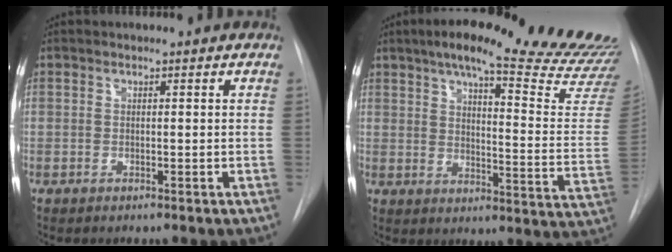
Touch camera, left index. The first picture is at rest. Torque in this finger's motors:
{"motor_torque": [1.03, -1.11, 0.34, 0.06]}